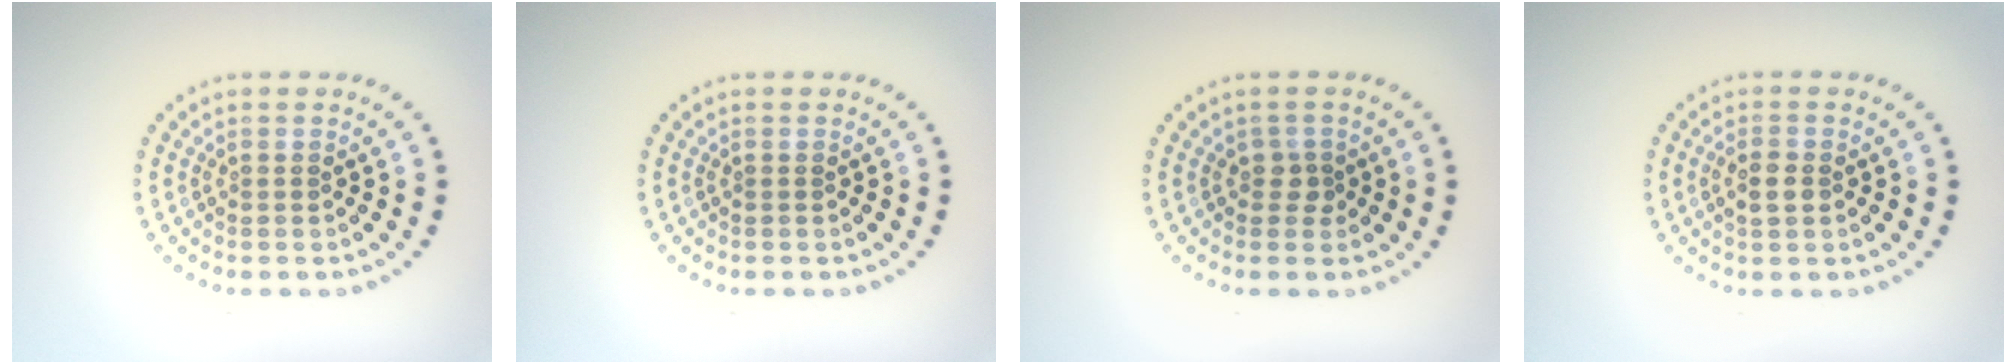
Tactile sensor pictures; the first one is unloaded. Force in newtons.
{"total": 0.0}
{"total": 1.4, "press": 1.1, "slide": 0.8}
{"total": 1.7, "press": 1.7, "slide": 0.2}